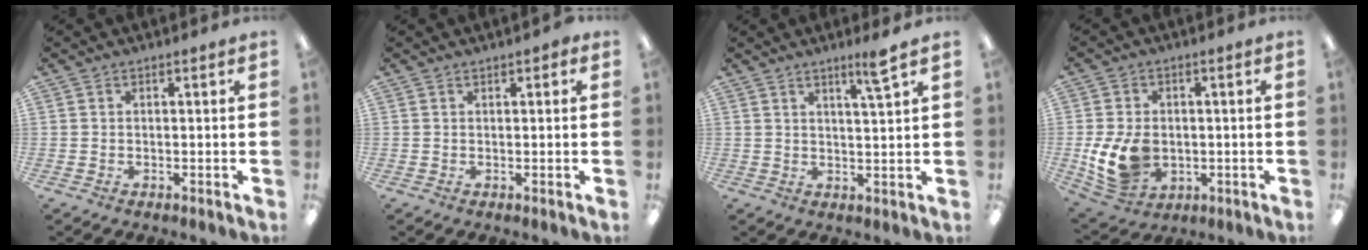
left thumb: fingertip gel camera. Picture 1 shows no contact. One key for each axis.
{"total": 0.9, "fx": 0.5, "fy": 0.3, "fz": 0.6, "tx": -0.005, "ty": -0.001, "tz": 0.007}
{"total": 5.2, "fx": 3.6, "fy": -0.1, "fz": 3.8, "tx": -0.060, "ty": -0.017, "tz": 0.054}
{"total": 11.1, "fx": -1.6, "fy": 8.2, "fz": 7.2, "tx": -0.141, "ty": -0.001, "tz": -0.026}